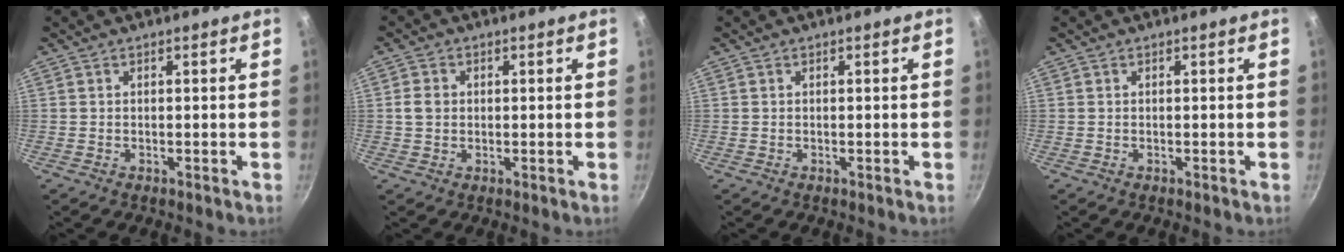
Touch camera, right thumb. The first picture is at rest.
{"total": 3.2, "force": [0.3, 2.7, 1.7], "torque": [-0.020, 0.005, 0.001]}
{"total": 0.0}
{"total": 0.0}